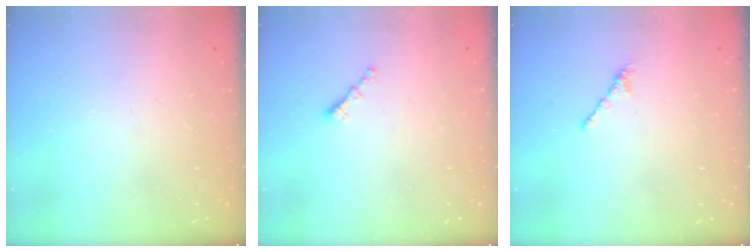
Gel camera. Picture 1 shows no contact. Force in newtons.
{"total": 0.8, "press": 0.7, "slide": 0.4}
{"total": 2.1, "press": 2.0, "slide": 0.7}